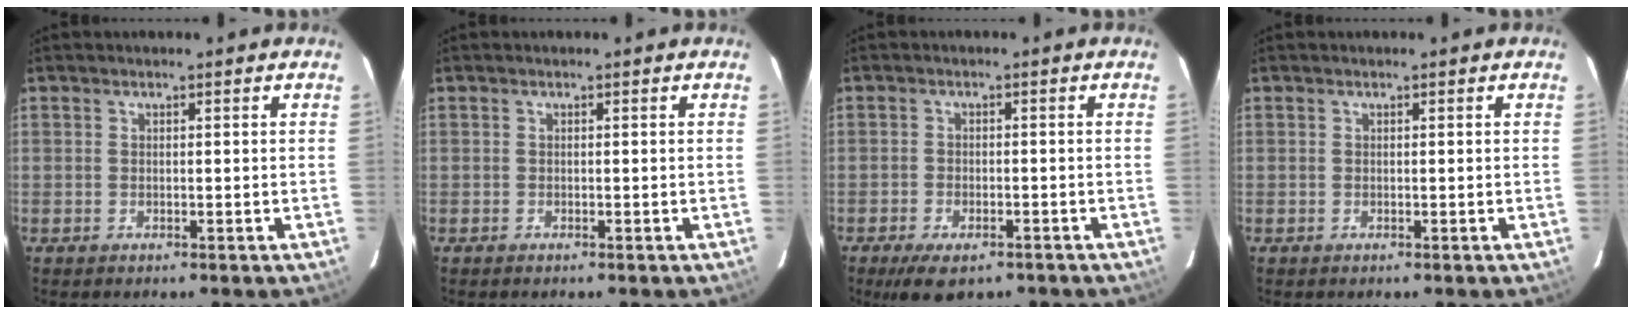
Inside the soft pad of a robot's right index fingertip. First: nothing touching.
{"total": 0.0}
{"total": 7.4, "force": [-5.2, 3.1, 4.2], "torque": [-0.093, -0.020, -0.080]}
{"total": 0.0}